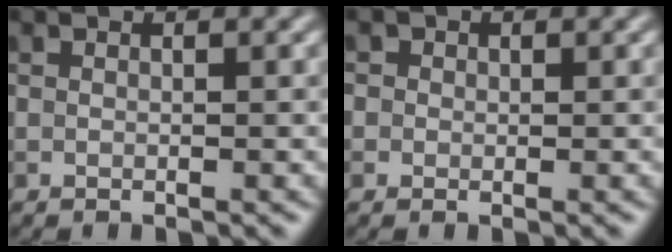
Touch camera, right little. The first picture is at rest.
{"total": 1.8, "force": [0.8, 1.6, 0.6], "torque": [0.002, 0.008, 0.001]}